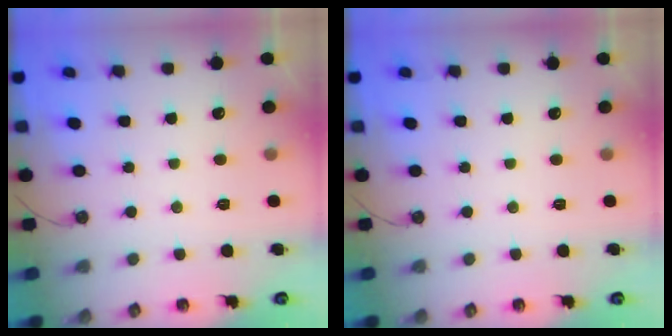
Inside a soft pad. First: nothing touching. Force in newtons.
{"total": 0.0}